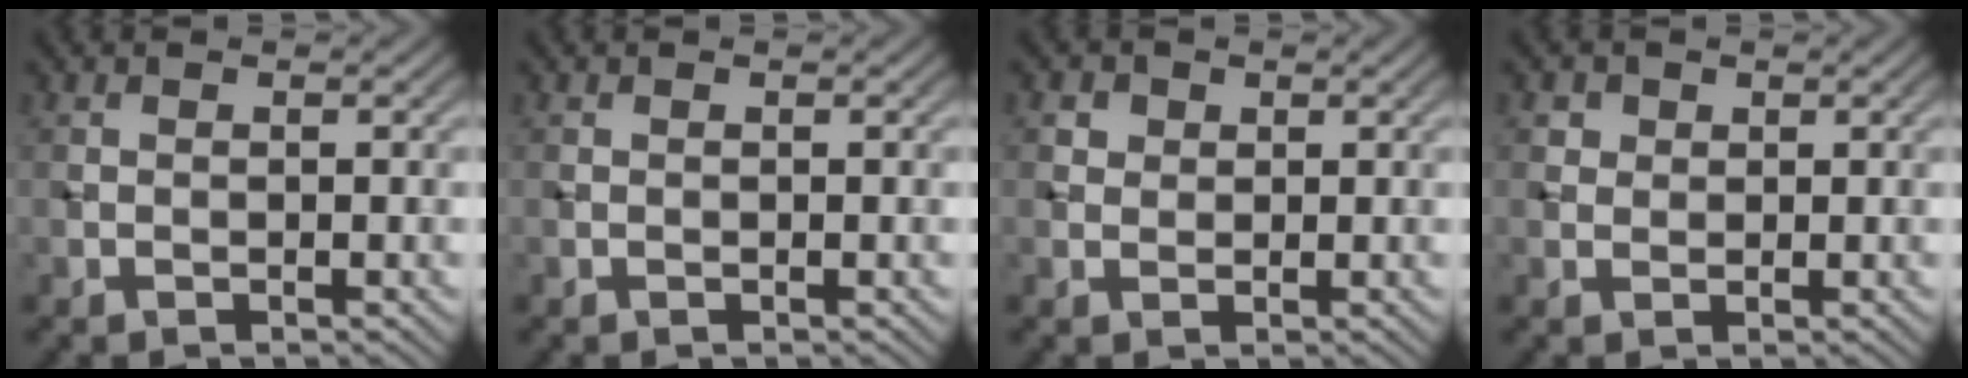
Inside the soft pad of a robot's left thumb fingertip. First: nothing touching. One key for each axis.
{"total": 0.0}
{"total": 2.4, "fx": 1.2, "fy": 1.9, "fz": 0.9, "tx": -0.024, "ty": -0.004, "tz": 0.018}
{"total": 2.1, "fx": 1.1, "fy": 1.7, "fz": 0.6, "tx": -0.018, "ty": -0.008, "tz": 0.020}